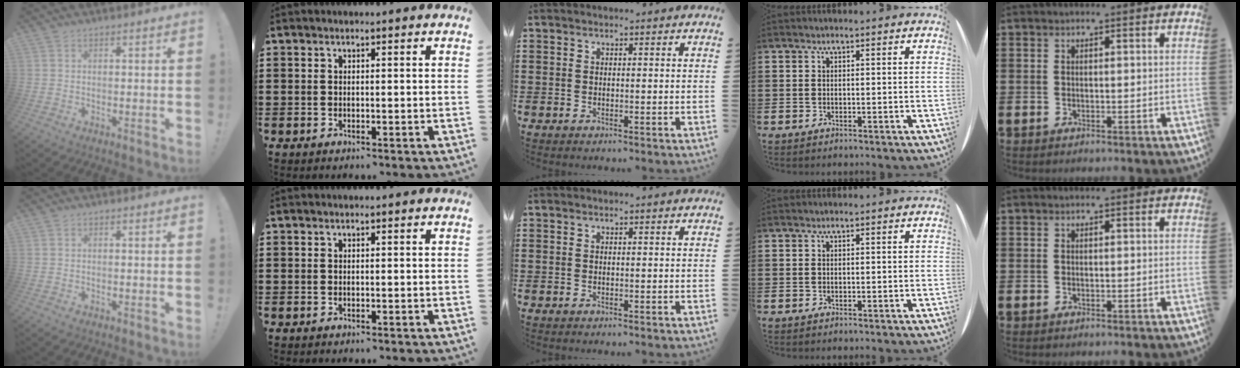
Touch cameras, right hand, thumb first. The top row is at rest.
{}